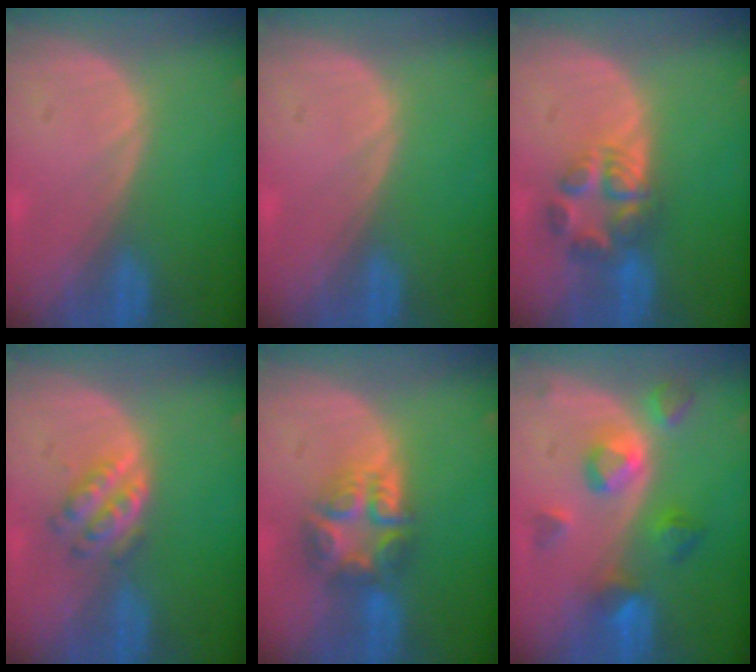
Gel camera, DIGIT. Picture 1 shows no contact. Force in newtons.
{"total": 0.0}
{"total": 5.8, "press": 5.8, "slide": 0.5}
{"total": 4.2, "press": 4.2, "slide": 0.1}
{"total": 7.9, "press": 6.7, "slide": 4.2}
{"total": 7.4, "press": 6.9, "slide": 2.8}